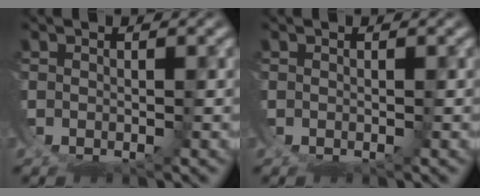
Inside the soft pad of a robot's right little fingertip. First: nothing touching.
{"total": 0.0}